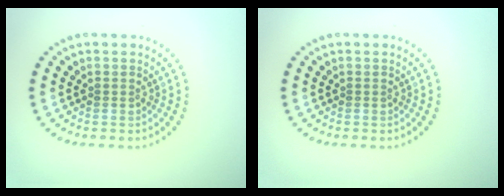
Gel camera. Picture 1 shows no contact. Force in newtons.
{"total": 0.0}